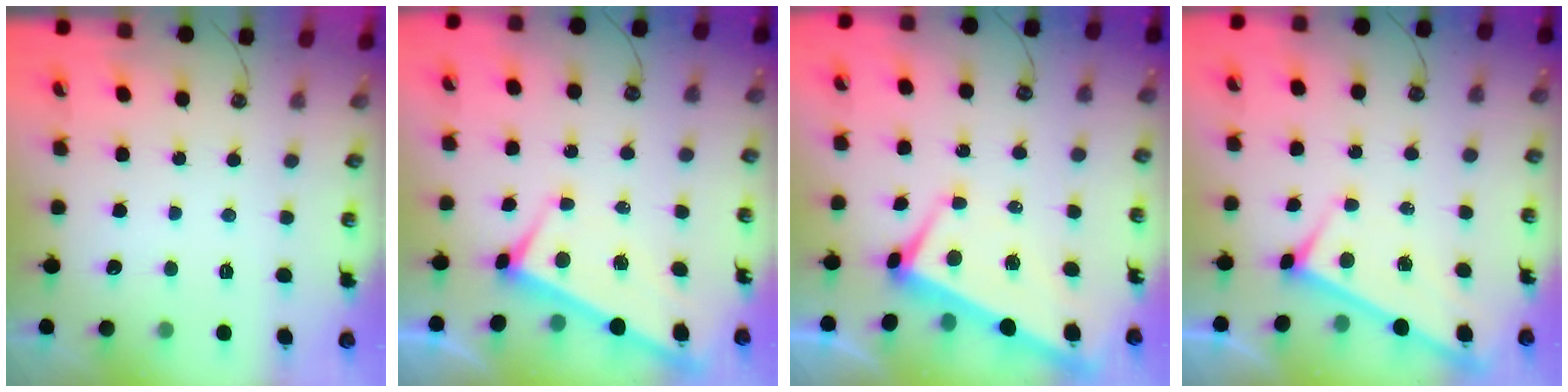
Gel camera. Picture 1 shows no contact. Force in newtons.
{"total": 3.2, "press": 3.1, "slide": 0.8}
{"total": 1.7, "press": 1.4, "slide": 1.0}
{"total": 2.9, "press": 2.9, "slide": 0.3}